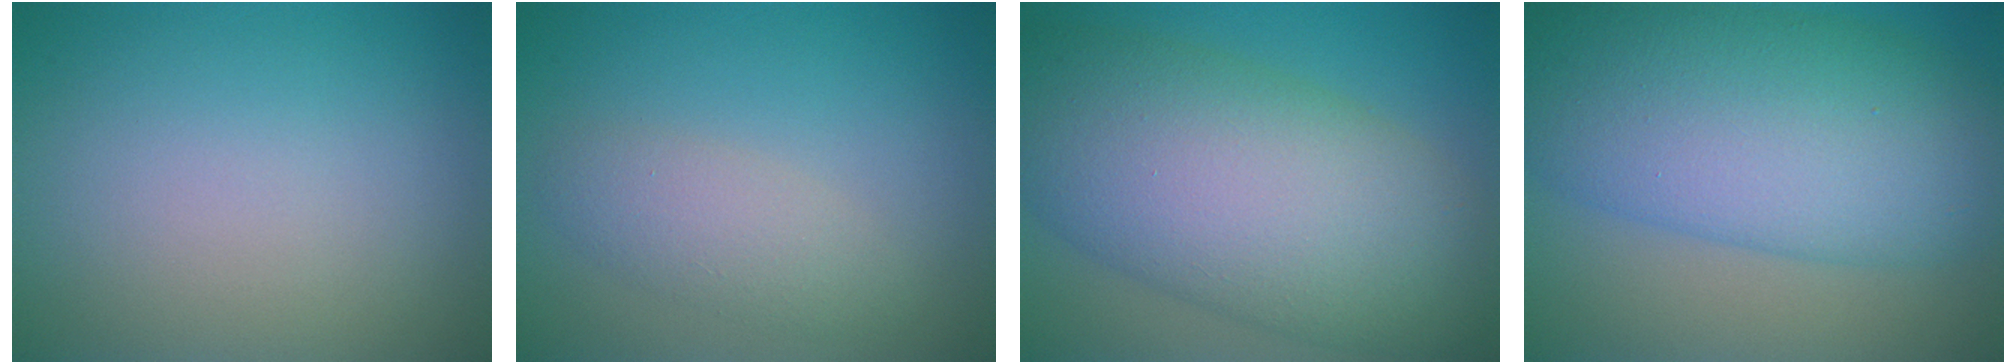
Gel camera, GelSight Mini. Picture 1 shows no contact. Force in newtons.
{"total": 2.6, "press": 2.6, "slide": 0.1}
{"total": 13.0, "press": 13.0, "slide": 0.2}
{"total": 12.3, "press": 12.3, "slide": 0.3}